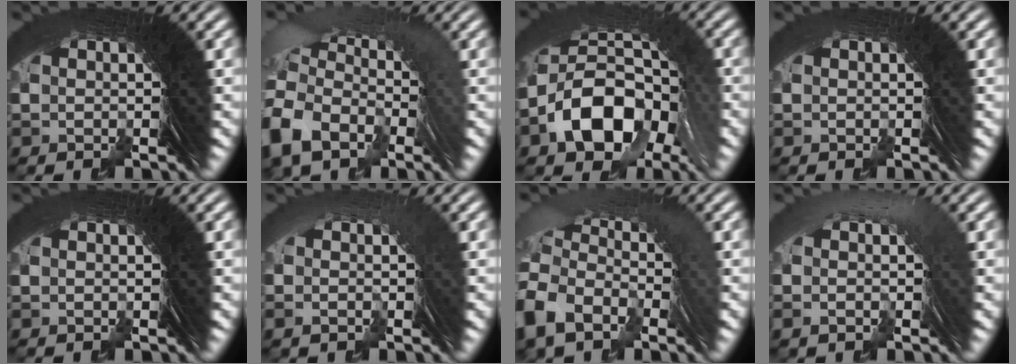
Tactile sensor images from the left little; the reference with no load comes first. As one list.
[{"total": 6.1, "force": [0.4, 4.6, 3.9], "torque": [-0.095, -0.005, 0.014]}, {"total": 9.8, "force": [1.6, 5.9, 7.7], "torque": [-0.159, -0.008, 0.030]}, {"total": 0.9, "force": [-0.5, -0.4, -0.6], "torque": [0.012, 0.004, -0.008]}, {"total": 0.0}, {"total": 0.6, "force": [-0.6, -0.1, -0.1], "torque": [0.026, 0.012, -0.014]}, {"total": 4.7, "force": [0.3, 3.5, 3.1], "torque": [-0.074, 0.007, 0.009]}, {"total": 1.4, "force": [0.5, 0.5, 1.2], "torque": [0.012, 0.022, -0.001]}]